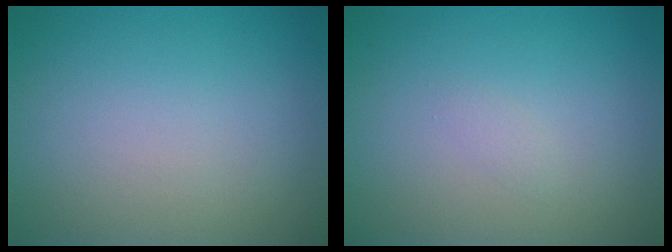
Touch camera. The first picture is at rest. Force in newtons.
{"total": 0.6, "press": 0.5, "slide": 0.1}